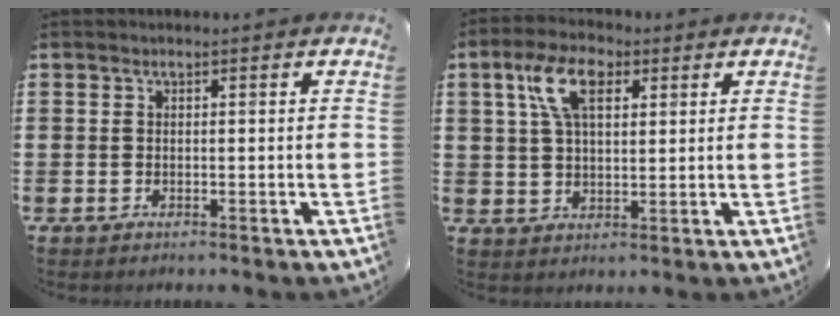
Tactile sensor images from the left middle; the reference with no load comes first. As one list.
[{"total": 7.5, "force": [3.6, 3.8, 5.3], "torque": [-0.119, 0.018, 0.065]}]